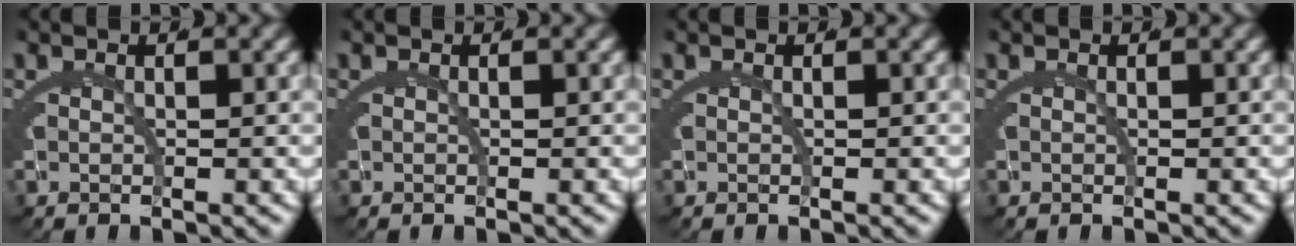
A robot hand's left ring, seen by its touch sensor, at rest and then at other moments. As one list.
[{"total": 0.0}, {"total": 0.0}, {"total": 0.0}]